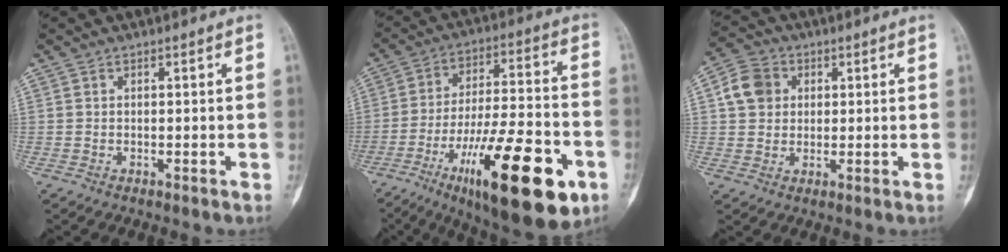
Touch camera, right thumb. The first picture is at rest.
{"total": 25.5, "force": [-11.2, 8.0, 21.4], "torque": [-0.308, 0.047, -0.167]}
{"total": 6.8, "force": [1.7, 5.5, 3.6], "torque": [-0.054, 0.007, 0.026]}